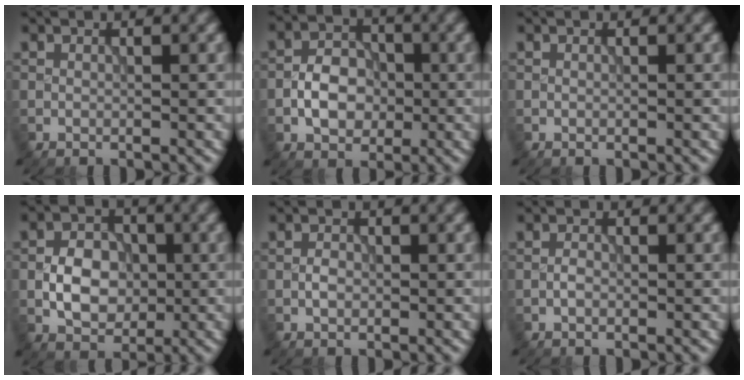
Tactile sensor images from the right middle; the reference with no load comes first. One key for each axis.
{"total": 4.3, "fx": -1.0, "fy": 3.1, "fz": 2.8, "tx": -0.043, "ty": 0.006, "tz": -0.020}
{"total": 0.0}
{"total": 4.9, "fx": -0.6, "fy": 3.6, "fz": 3.2, "tx": -0.050, "ty": 0.002, "tz": -0.012}
{"total": 1.2, "fx": -0.3, "fy": 0.8, "fz": 0.9, "tx": -0.016, "ty": 0.003, "tz": -0.009}
{"total": 0.9, "fx": -0.4, "fy": 0.5, "fz": 0.6, "tx": -0.012, "ty": 0.002, "tz": -0.009}